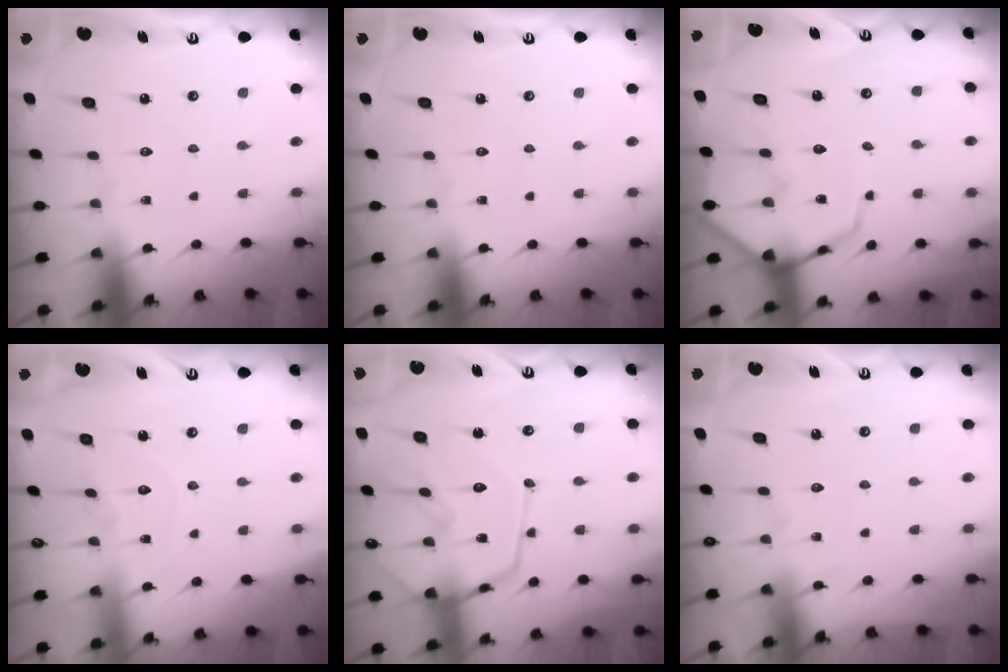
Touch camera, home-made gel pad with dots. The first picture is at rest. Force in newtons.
{"total": 0.0}
{"total": 10.3, "press": 10.3, "slide": 1.0}
{"total": 6.1, "press": 6.1, "slide": 0.6}
{"total": 18.9, "press": 18.8, "slide": 1.6}
{"total": 4.8, "press": 4.8, "slide": 0.6}